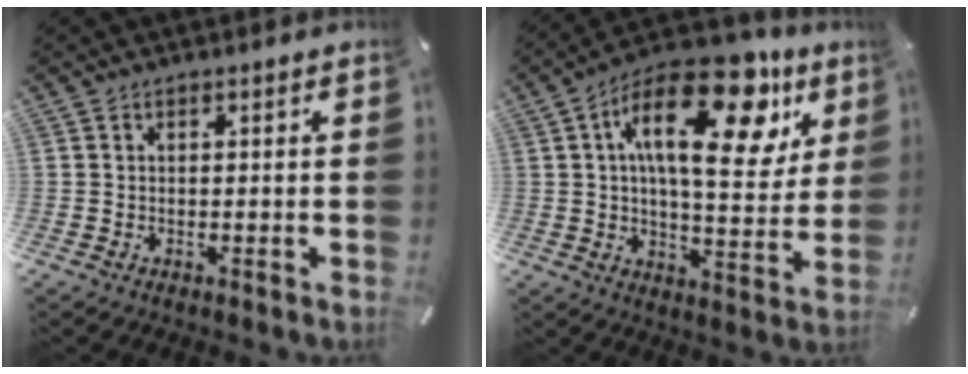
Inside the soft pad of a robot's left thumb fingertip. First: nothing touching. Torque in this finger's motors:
{"motor_torque": [2.00, 3.01, 1.58, -1.19, 0.66]}